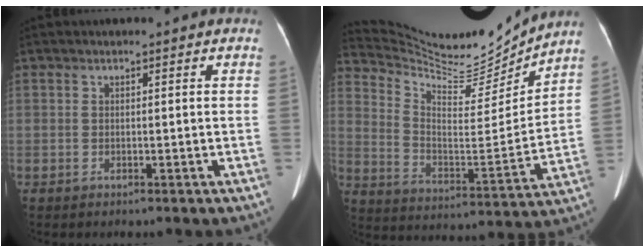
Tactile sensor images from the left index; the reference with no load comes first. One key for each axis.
{"total": 18.4, "fx": 17.7, "fy": 1.9, "fz": 4.8, "tx": -0.101, "ty": -0.037, "tz": 0.283}